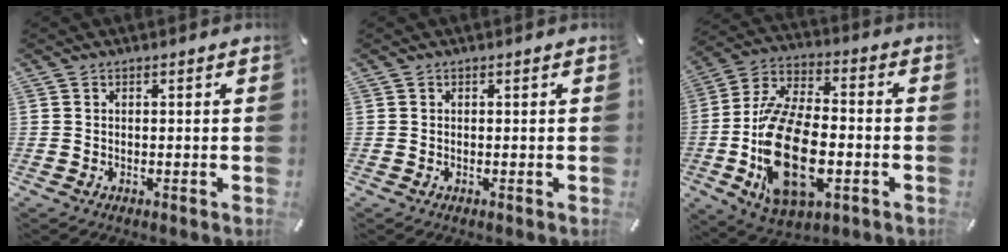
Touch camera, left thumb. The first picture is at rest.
{"total": 0.0}
{"total": 21.0, "force": [-5.3, 11.9, 16.4], "torque": [-0.333, 0.005, -0.086]}